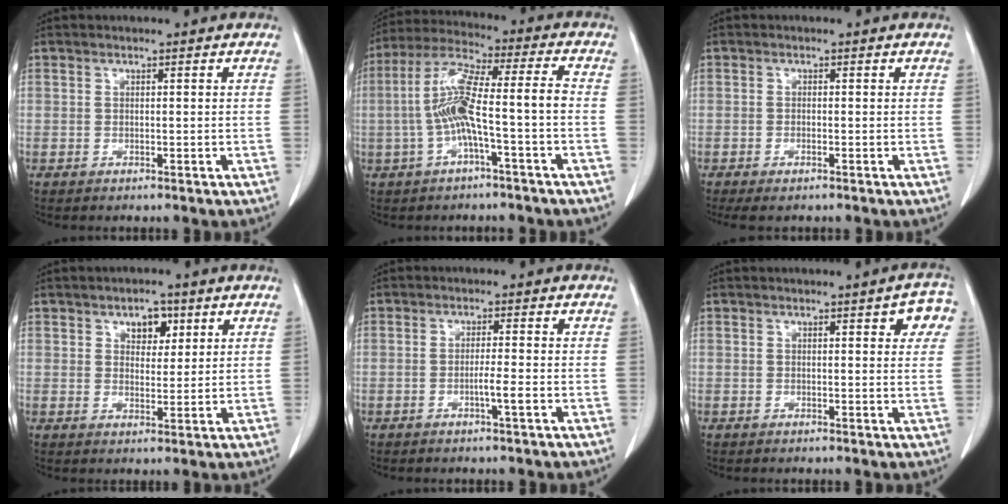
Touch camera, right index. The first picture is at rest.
{"total": 10.5, "force": [-2.2, 0.9, 10.2], "torque": [-0.211, 0.031, -0.044]}
{"total": 2.4, "force": [-1.7, 0.5, 1.6], "torque": [-0.025, -0.006, -0.027]}
{"total": 4.2, "force": [2.2, 2.5, 2.6], "torque": [-0.033, 0.004, 0.034]}
{"total": 2.6, "force": [-1.0, -0.3, 2.4], "torque": [-0.043, -0.002, -0.018]}
{"total": 4.6, "force": [2.1, 1.4, 3.9], "torque": [-0.031, 0.006, 0.015]}